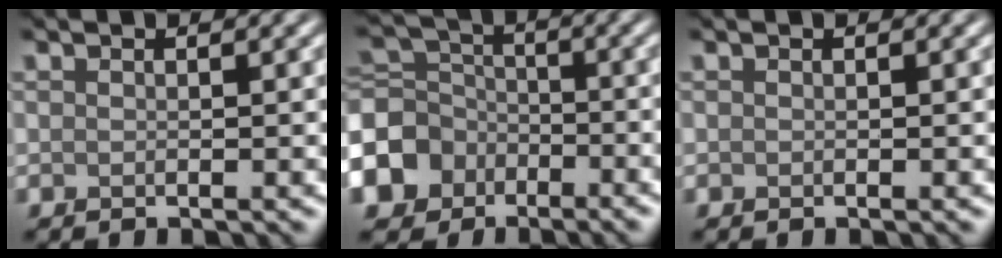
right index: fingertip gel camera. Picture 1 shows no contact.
{"total": 7.1, "force": [-3.9, 5.5, 2.3], "torque": [-0.055, -0.002, -0.091]}
{"total": 0.0}